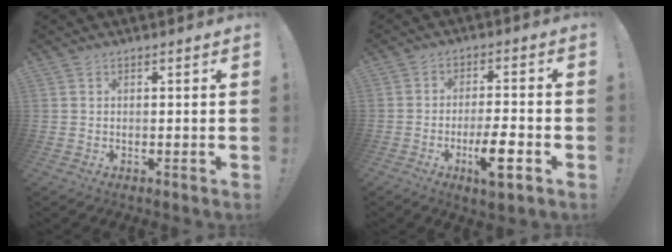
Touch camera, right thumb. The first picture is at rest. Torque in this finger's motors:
{"motor_torque": [2.94, 0.80, 0.74, -2.03, 0.30]}